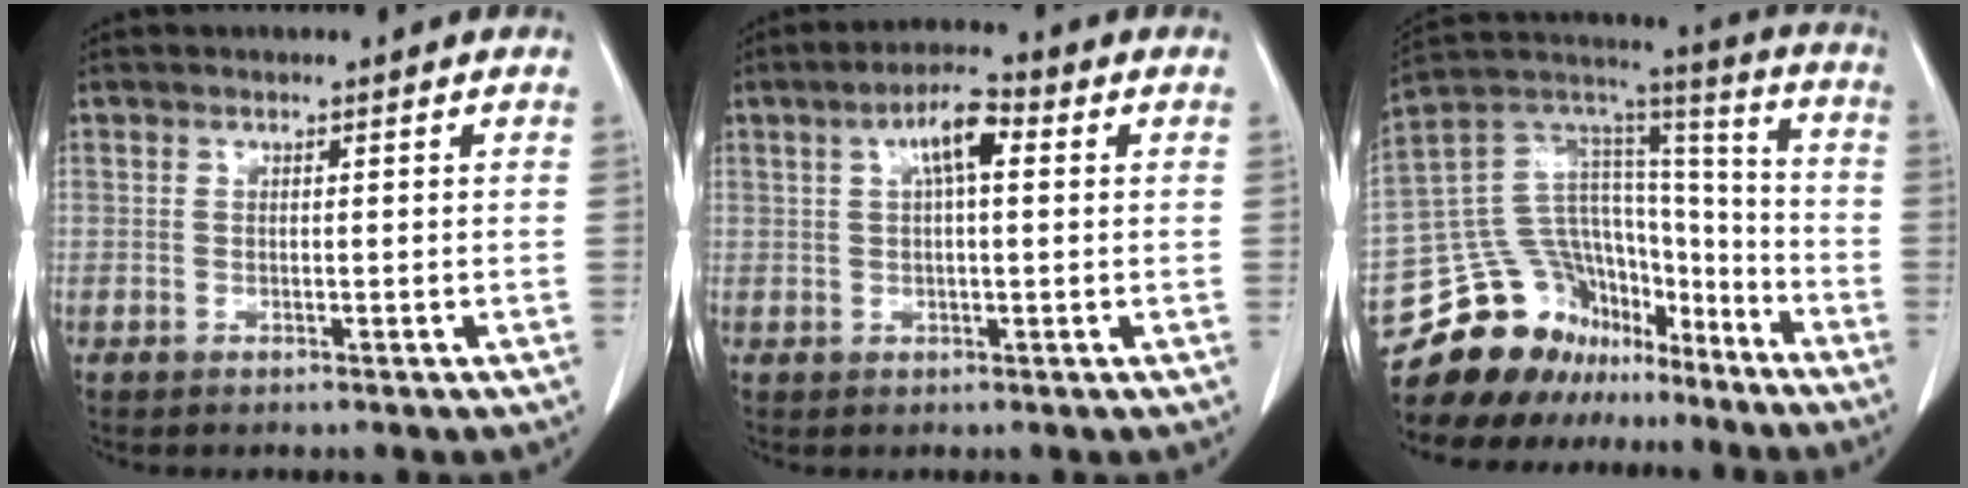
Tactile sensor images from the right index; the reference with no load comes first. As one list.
[{"total": 5.8, "force": [1.7, 1.4, 5.3], "torque": [-0.098, 0.020, 0.027]}, {"total": 20.7, "force": [-16.4, 11.1, 6.0], "torque": [-0.124, 0.077, -0.269]}]